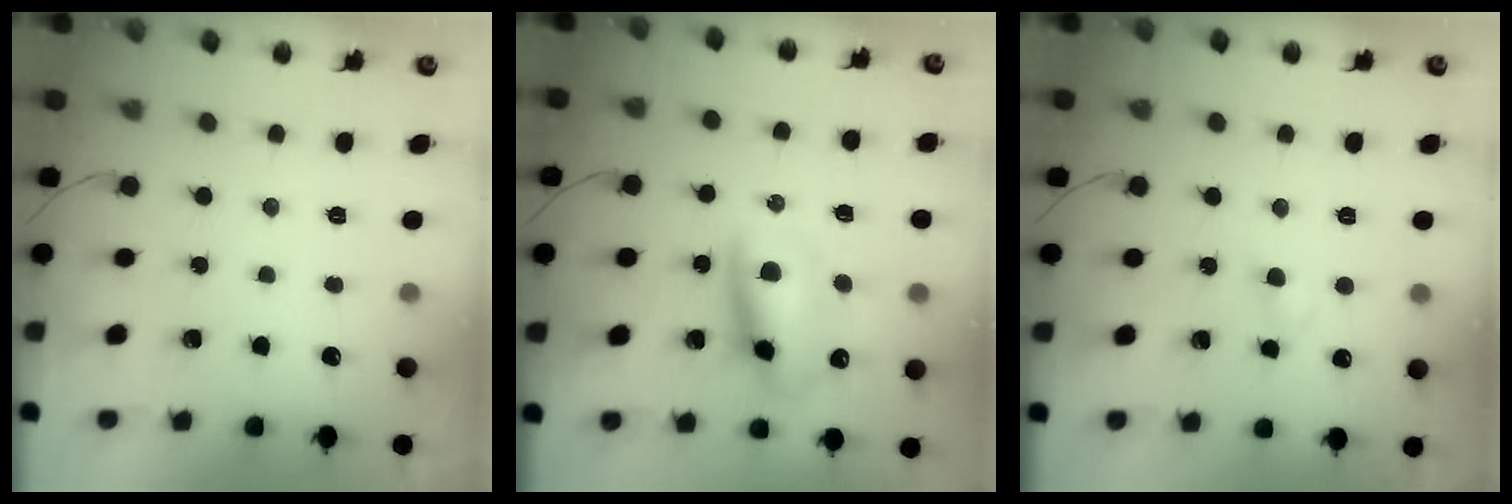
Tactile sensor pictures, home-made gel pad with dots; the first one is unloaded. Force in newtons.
{"total": 12.6, "press": 12.1, "slide": 3.2}
{"total": 2.3, "press": 2.0, "slide": 1.1}